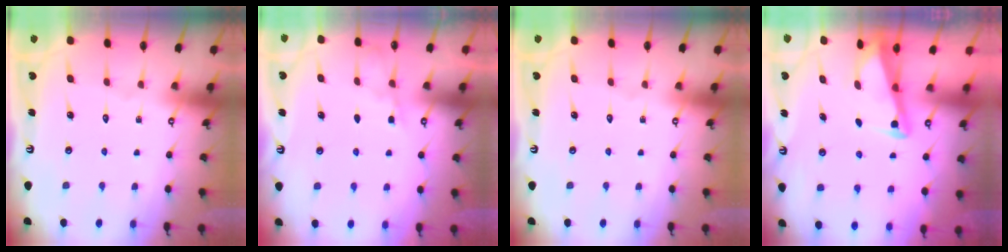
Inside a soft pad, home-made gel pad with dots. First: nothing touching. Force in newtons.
{"total": 3.7, "press": 3.7, "slide": 0.4}
{"total": 0.0}
{"total": 2.8, "press": 2.8, "slide": 0.3}